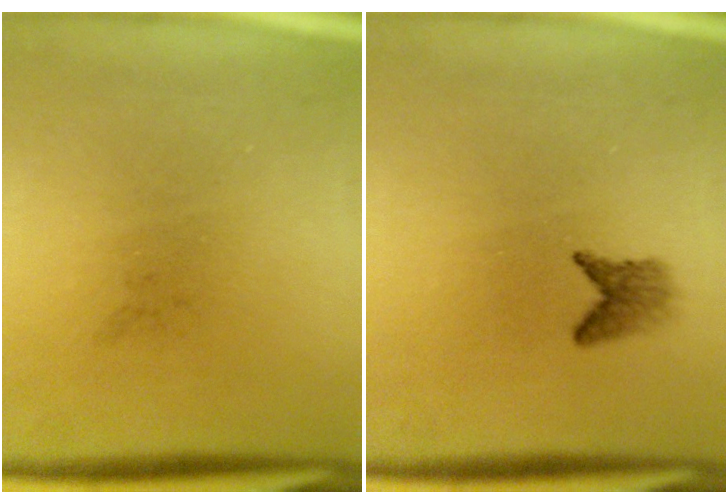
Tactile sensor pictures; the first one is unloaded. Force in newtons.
{"total": 1.9}